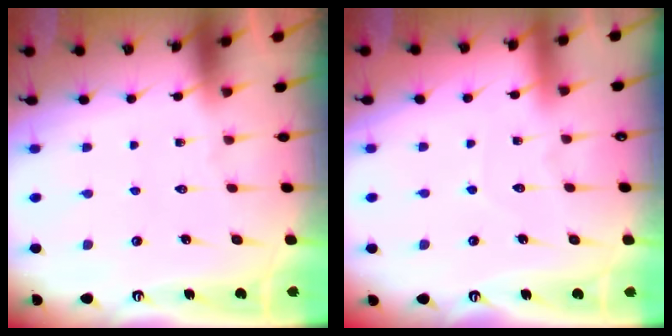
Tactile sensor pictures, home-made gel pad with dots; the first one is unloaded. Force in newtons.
{"total": 2.8, "press": 2.7, "slide": 0.4}